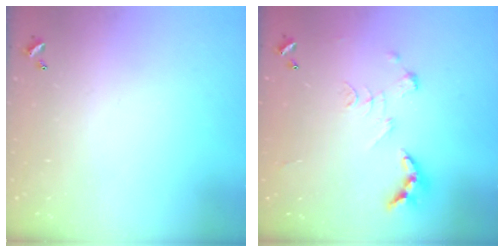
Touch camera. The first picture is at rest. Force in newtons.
{"total": 2.6, "press": 1.9, "slide": 1.8}